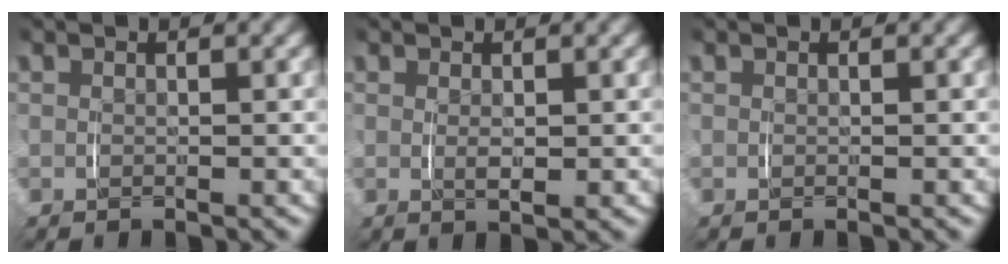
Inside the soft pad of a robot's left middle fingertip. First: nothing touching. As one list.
[{"total": 1.3, "force": [0.0, 0.4, 1.2], "torque": [-0.017, -0.005, 0.004]}, {"total": 0.0}]